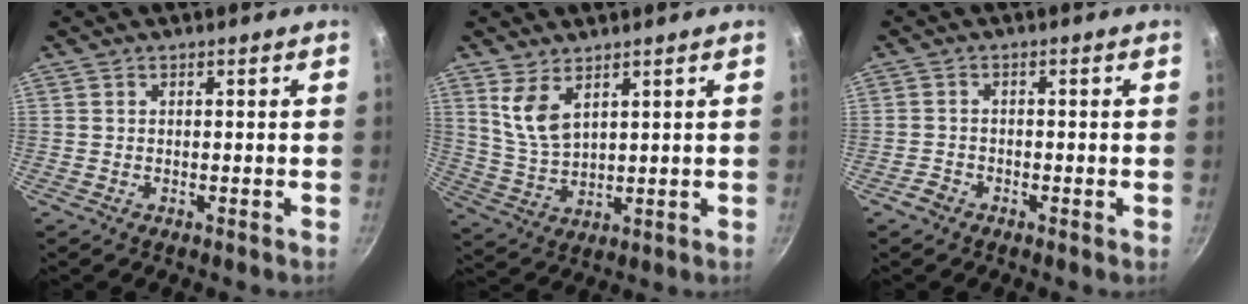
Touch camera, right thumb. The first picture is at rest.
{"total": 6.7, "force": [3.8, 3.3, 4.5], "torque": [-0.082, -0.031, 0.085]}
{"total": 2.0, "force": [-1.5, 1.2, 0.5], "torque": [-0.010, 0.013, -0.028]}